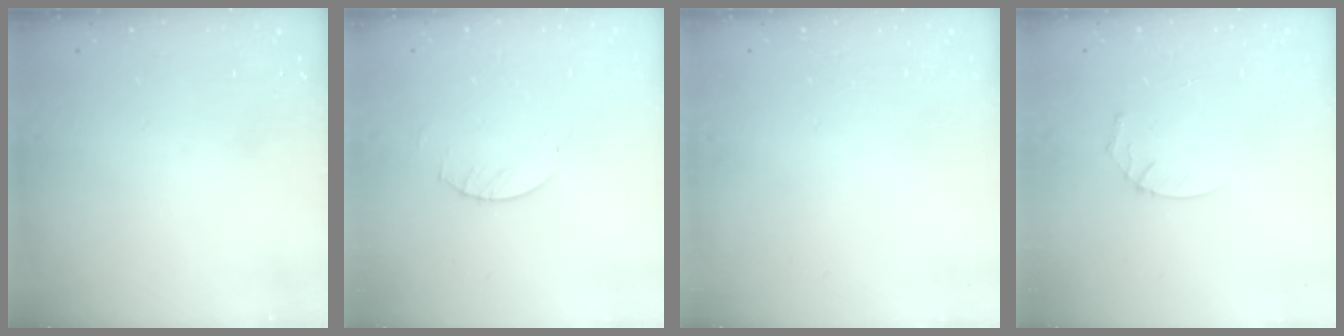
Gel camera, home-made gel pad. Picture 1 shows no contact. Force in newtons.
{"total": 2.0, "press": 2.0, "slide": 0.2}
{"total": 0.0}
{"total": 3.5, "press": 3.5, "slide": 0.3}